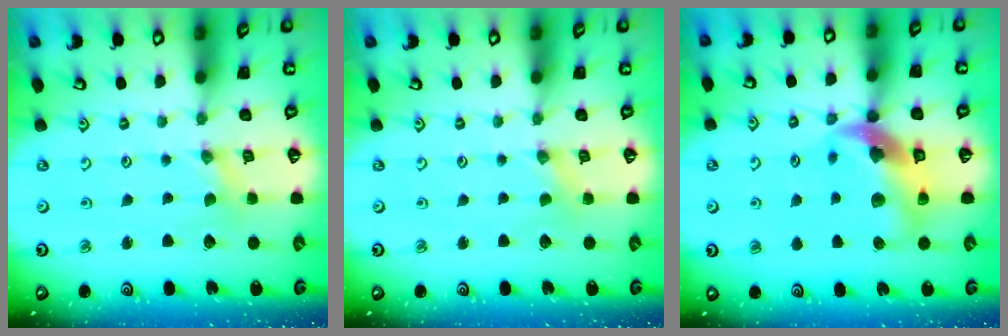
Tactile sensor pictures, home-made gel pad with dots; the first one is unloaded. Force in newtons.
{"total": 1.0, "press": 1.0, "slide": 0.2}
{"total": 14.0, "press": 13.9, "slide": 1.9}